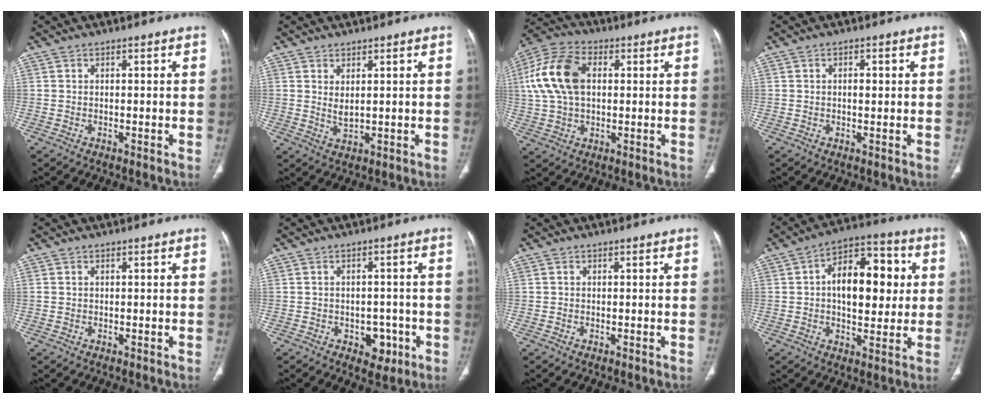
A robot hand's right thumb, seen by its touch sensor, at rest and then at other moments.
{"total": 1.5, "force": [0.6, 0.6, 1.3], "torque": [-0.024, -0.007, 0.016]}
{"total": 14.3, "force": [2.5, 9.1, 10.8], "torque": [-0.220, 0.021, 0.043]}
{"total": 1.8, "force": [0.3, 0.9, 1.5], "torque": [-0.025, 0.002, 0.003]}
{"total": 0.5, "force": [0.1, 0.4, 0.3], "torque": [-0.005, 0.005, 0.003]}
{"total": 5.1, "force": [-2.1, 3.6, 3.0], "torque": [-0.014, 0.012, -0.021]}
{"total": 0.0}
{"total": 15.9, "force": [2.1, 9.0, 13.0], "torque": [-0.158, 0.019, 0.026]}